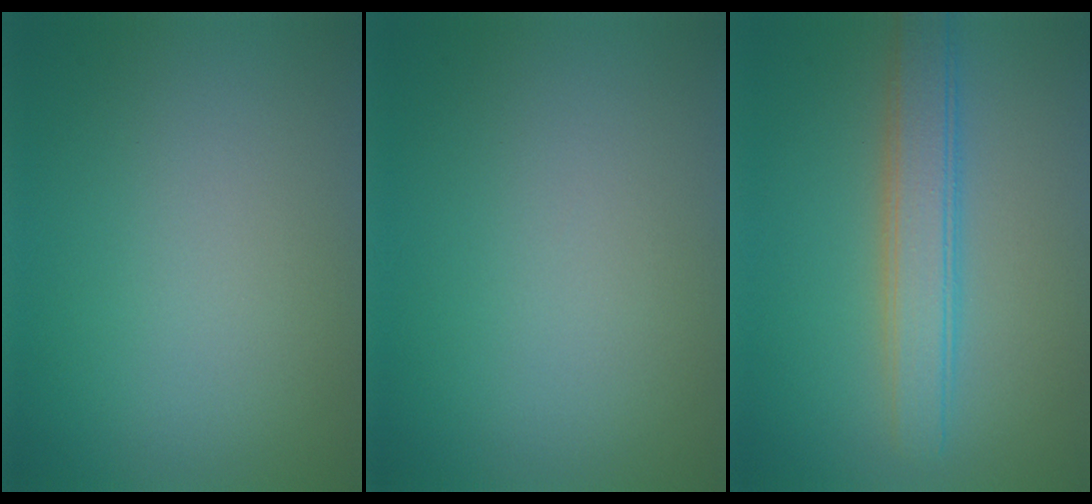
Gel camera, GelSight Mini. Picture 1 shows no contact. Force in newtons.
{"total": 0.0}
{"total": 4.3, "press": 4.3, "slide": 0.2}